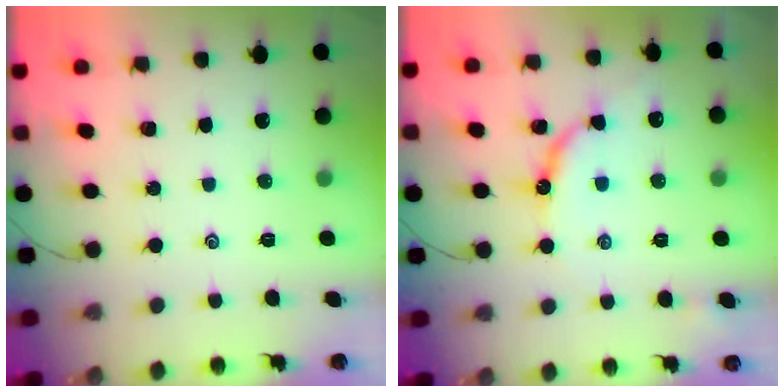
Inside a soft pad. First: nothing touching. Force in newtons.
{"total": 9.3, "press": 9.2, "slide": 1.0}